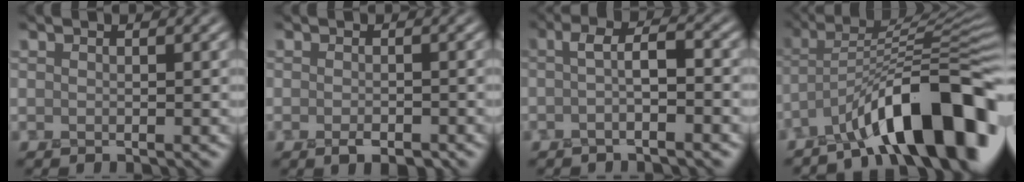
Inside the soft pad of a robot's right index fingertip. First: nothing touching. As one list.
[{"total": 1.8, "force": [-1.2, 0.6, 1.1], "torque": [-0.018, -0.005, -0.017]}, {"total": 3.2, "force": [-0.5, 0.7, 3.1], "torque": [-0.053, 0.005, -0.012]}, {"total": 12.5, "force": [-7.7, 3.2, 9.4], "torque": [-0.116, 0.024, -0.130]}]